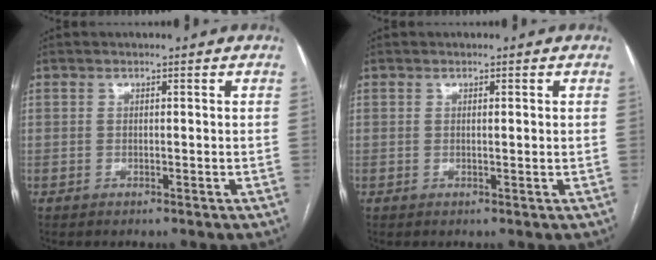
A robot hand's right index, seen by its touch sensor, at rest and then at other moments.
{"total": 0.8, "force": [0.2, 0.0, 0.7], "torque": [-0.014, -0.001, 0.003]}